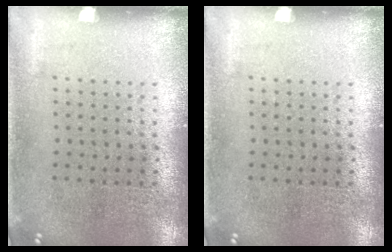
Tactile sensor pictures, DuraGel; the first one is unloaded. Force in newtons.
{"total": 0.0}